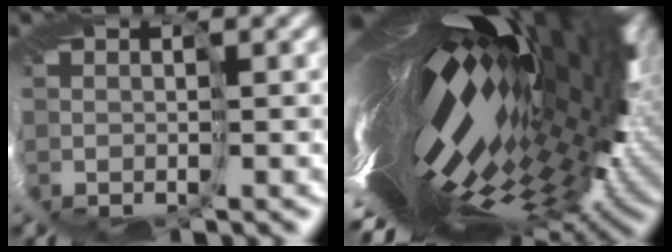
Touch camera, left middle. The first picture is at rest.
{"total": 19.6, "force": [1.6, 7.0, 18.2], "torque": [-0.248, -0.001, 0.018]}